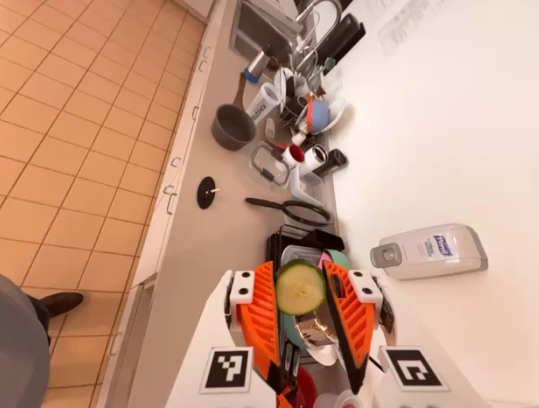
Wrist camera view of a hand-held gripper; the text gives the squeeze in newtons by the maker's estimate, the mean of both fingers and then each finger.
{"total": 7.7, "left": 7.9, "right": 7.4}